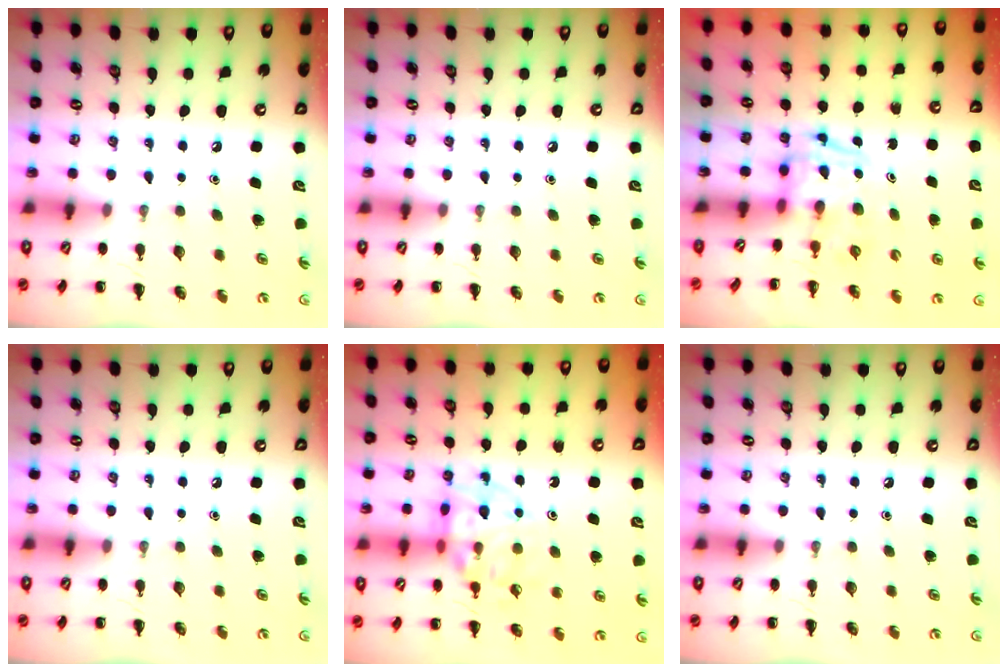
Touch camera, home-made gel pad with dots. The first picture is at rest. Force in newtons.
{"total": 0.0}
{"total": 3.3, "press": 3.2, "slide": 0.5}
{"total": 0.0}
{"total": 14.5, "press": 14.4, "slide": 2.0}
{"total": 0.0}